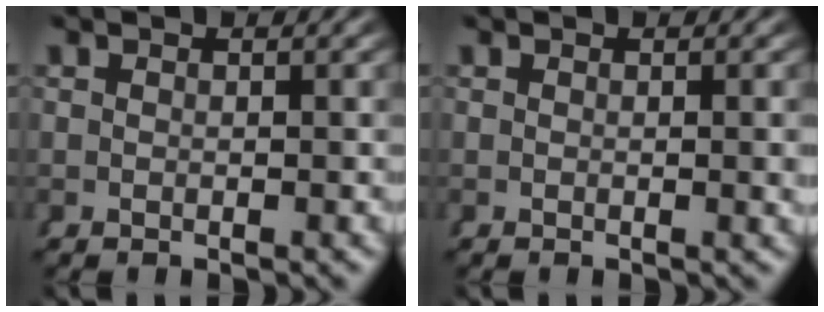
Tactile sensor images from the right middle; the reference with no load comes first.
{"total": 0.6, "force": [0.0, -0.1, 0.5], "torque": [-0.008, 0.001, 0.000]}